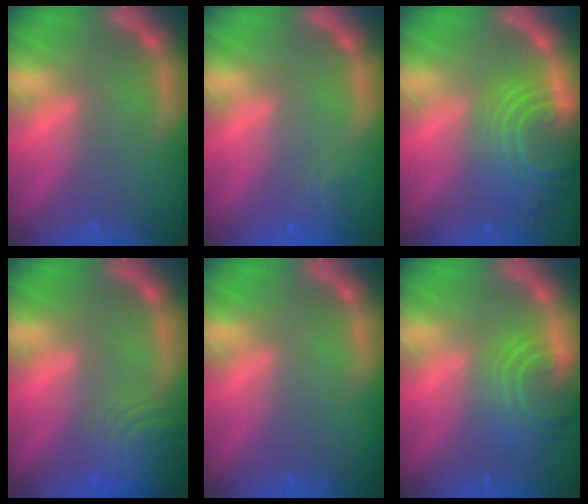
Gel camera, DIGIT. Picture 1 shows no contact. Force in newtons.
{"total": 1.4}
{"total": 9.5}
{"total": 7.0}
{"total": 0.0}
{"total": 6.6}